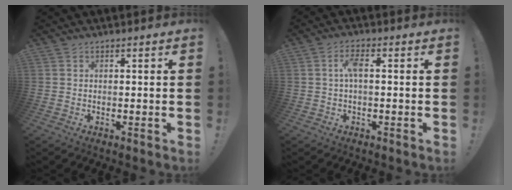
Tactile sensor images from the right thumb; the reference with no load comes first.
{"total": 4.4, "force": [0.3, 1.5, 4.1], "torque": [-0.081, 0.011, 0.003]}